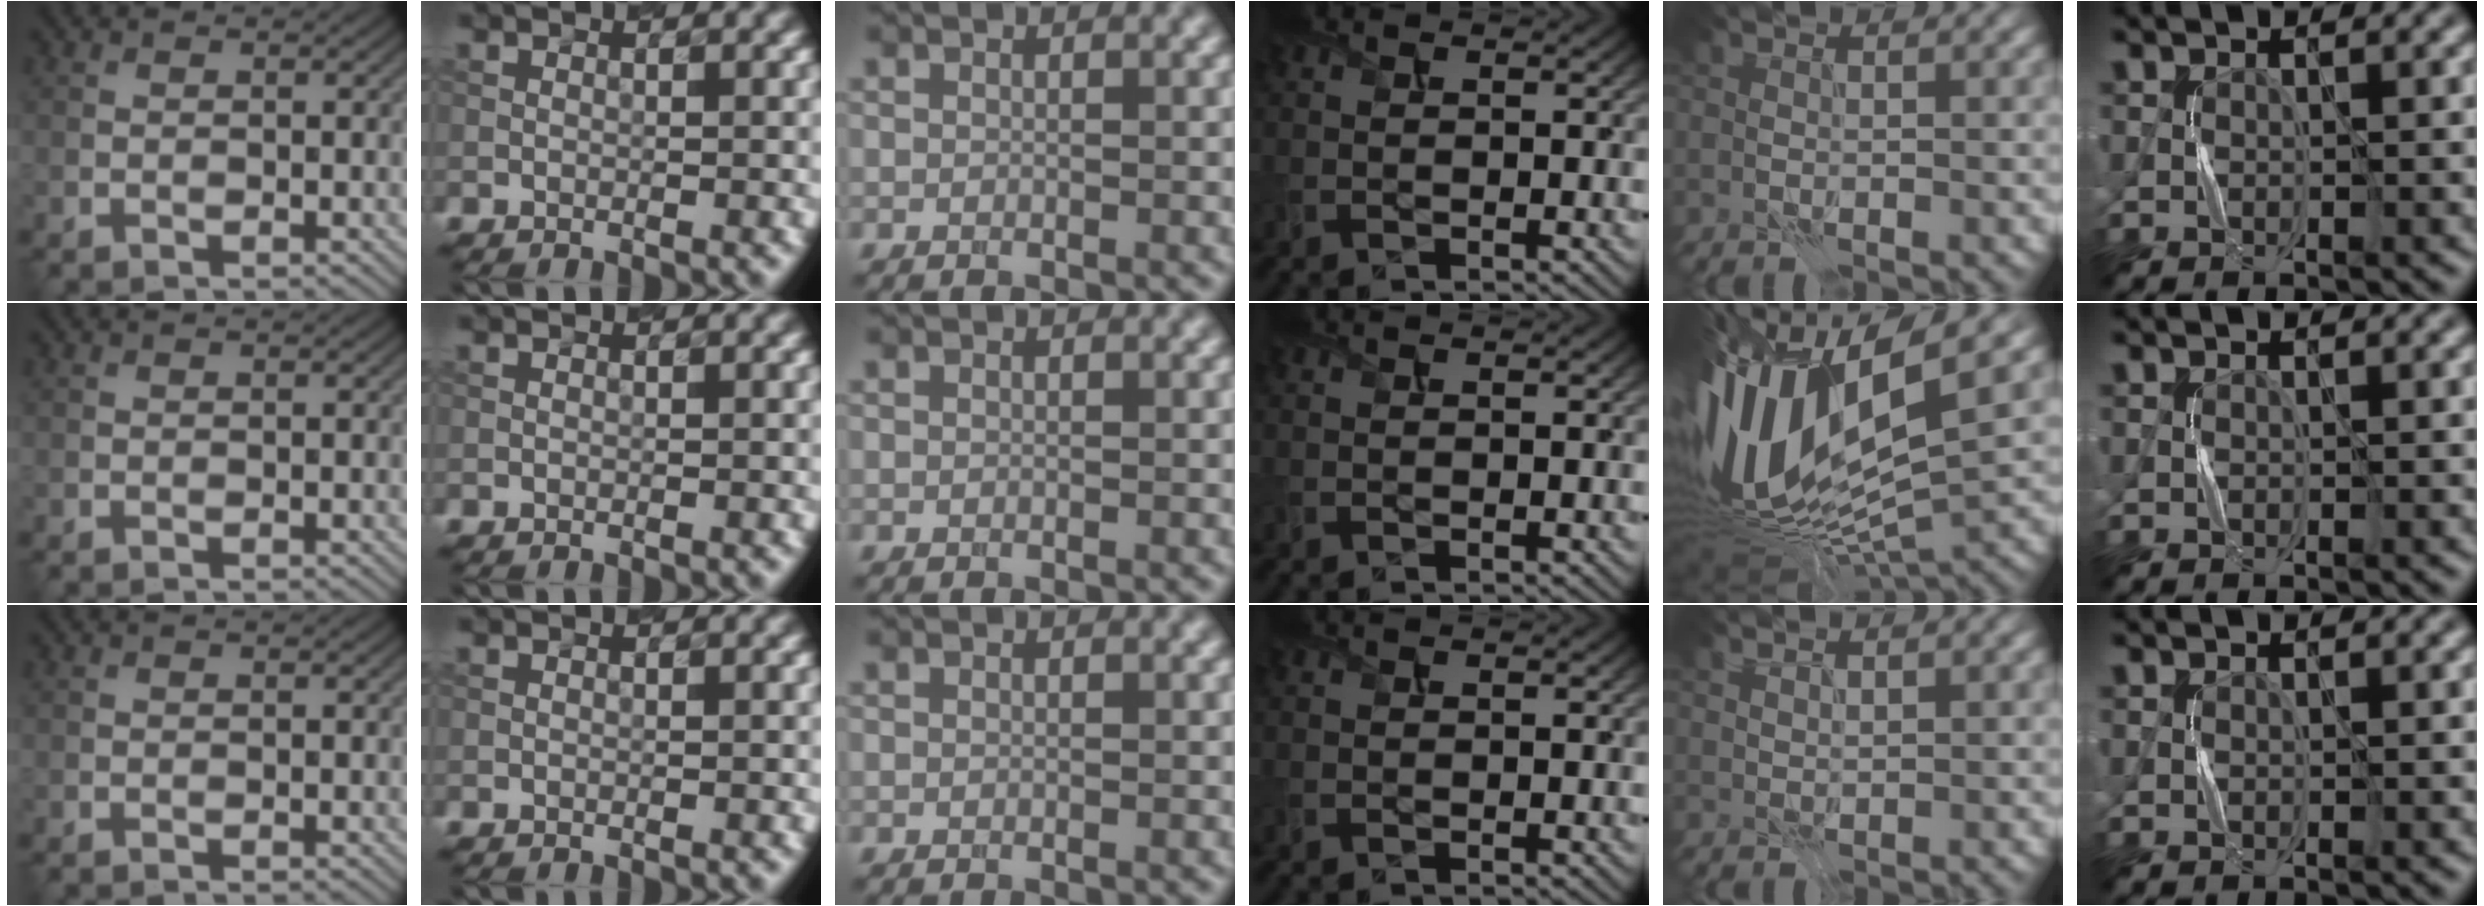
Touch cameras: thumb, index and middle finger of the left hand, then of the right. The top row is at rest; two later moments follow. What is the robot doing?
{"motion": "press", "object": "sticky note"}